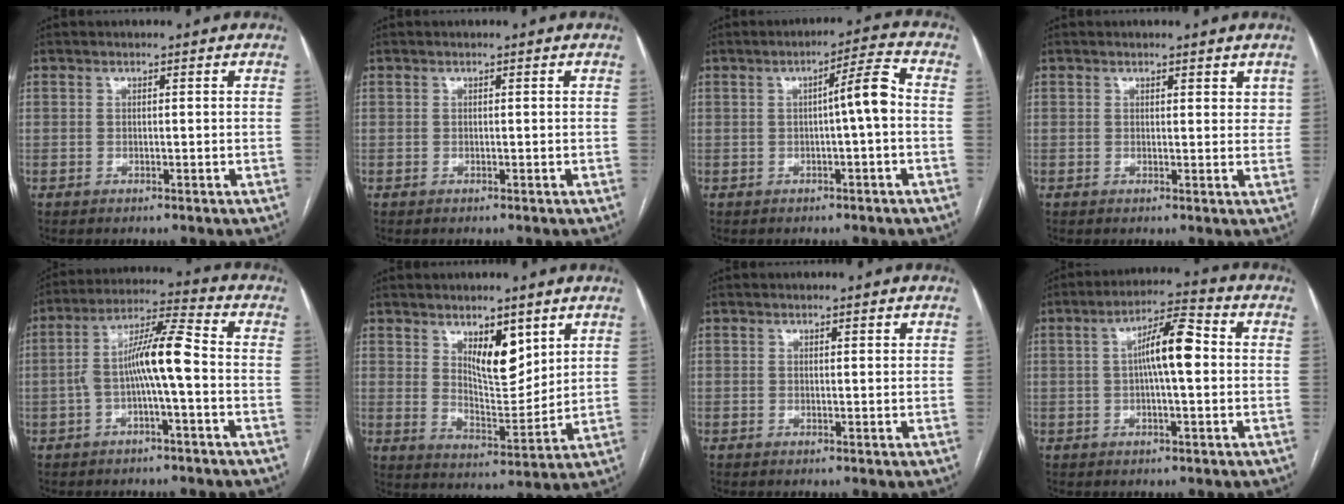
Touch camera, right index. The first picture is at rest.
{"total": 0.0}
{"total": 5.2, "force": [-0.3, -0.1, 5.2], "torque": [-0.076, 0.013, -0.005]}
{"total": 2.4, "force": [1.6, 1.3, 1.3], "torque": [-0.011, -0.002, 0.020]}
{"total": 8.9, "force": [-1.5, 0.7, 8.8], "torque": [-0.164, 0.030, -0.030]}
{"total": 8.1, "force": [4.4, 3.0, 6.1], "torque": [-0.104, -0.011, 0.081]}
{"total": 0.7, "force": [0.4, 0.2, 0.4], "torque": [-0.009, 0.000, 0.005]}
{"total": 8.2, "force": [0.7, 1.4, 8.0], "torque": [-0.142, 0.023, 0.007]}